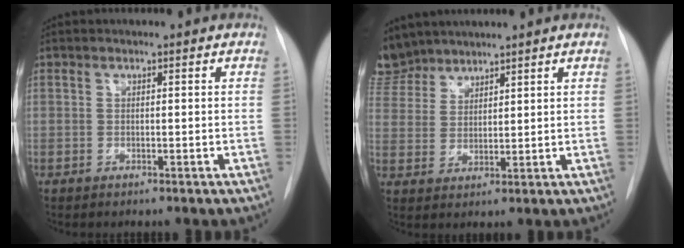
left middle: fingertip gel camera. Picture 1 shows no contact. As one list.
[{"total": 7.5, "force": [7.1, 2.6, 0.4], "torque": [-0.008, 0.003, 0.149]}]